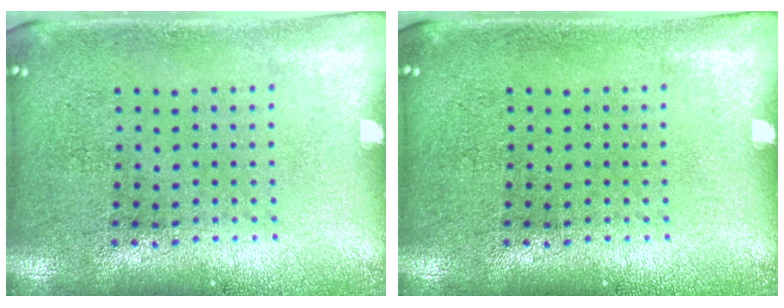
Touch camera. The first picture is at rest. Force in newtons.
{"total": 0.0}